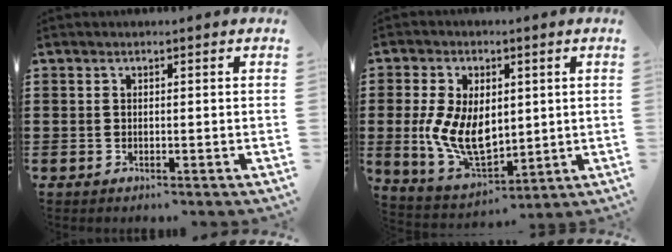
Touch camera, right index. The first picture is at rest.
{"total": 10.2, "force": [0.3, 6.2, 8.1], "torque": [-0.176, 0.001, 0.006]}